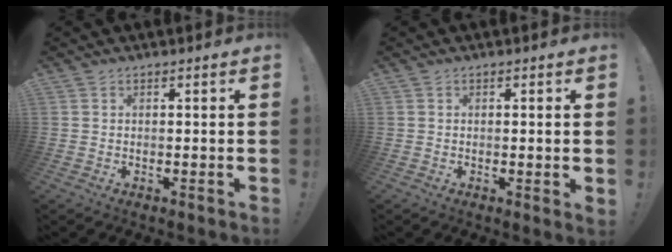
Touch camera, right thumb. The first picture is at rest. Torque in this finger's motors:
{"motor_torque": [0.21, 0.19, 0.03, -0.01, 0.00]}